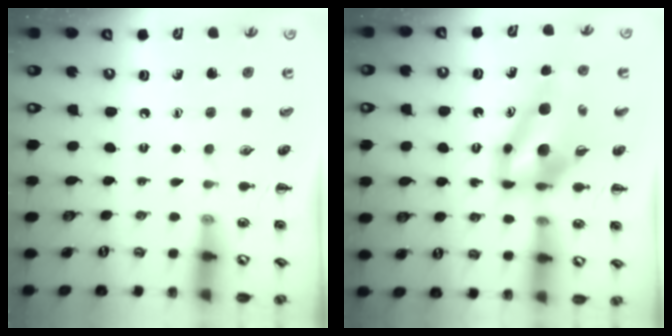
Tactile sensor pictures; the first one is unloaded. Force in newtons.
{"total": 10.5, "press": 10.0, "slide": 3.3}